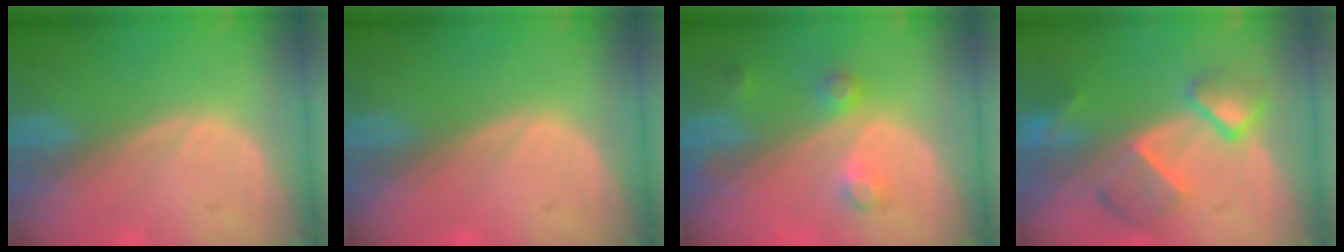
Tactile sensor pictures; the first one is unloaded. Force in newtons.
{"total": 0.0}
{"total": 3.7, "press": 3.4, "slide": 1.7}
{"total": 7.6, "press": 6.7, "slide": 3.5}